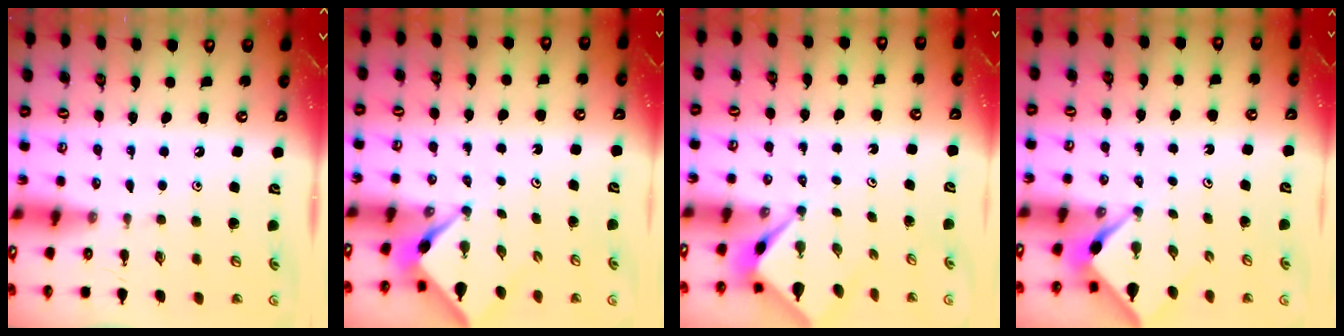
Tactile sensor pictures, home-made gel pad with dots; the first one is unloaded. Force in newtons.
{"total": 3.2, "press": 3.2, "slide": 0.3}
{"total": 2.6, "press": 2.6, "slide": 0.1}
{"total": 3.2, "press": 3.2, "slide": 0.4}